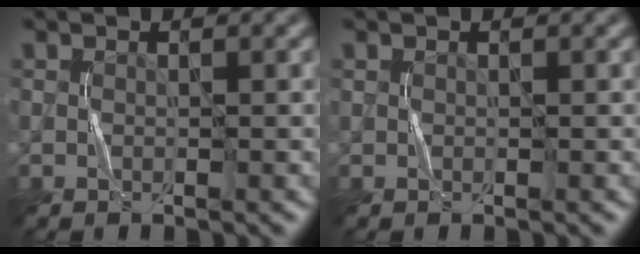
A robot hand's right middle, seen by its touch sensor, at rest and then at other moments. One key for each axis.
{"total": 0.0}